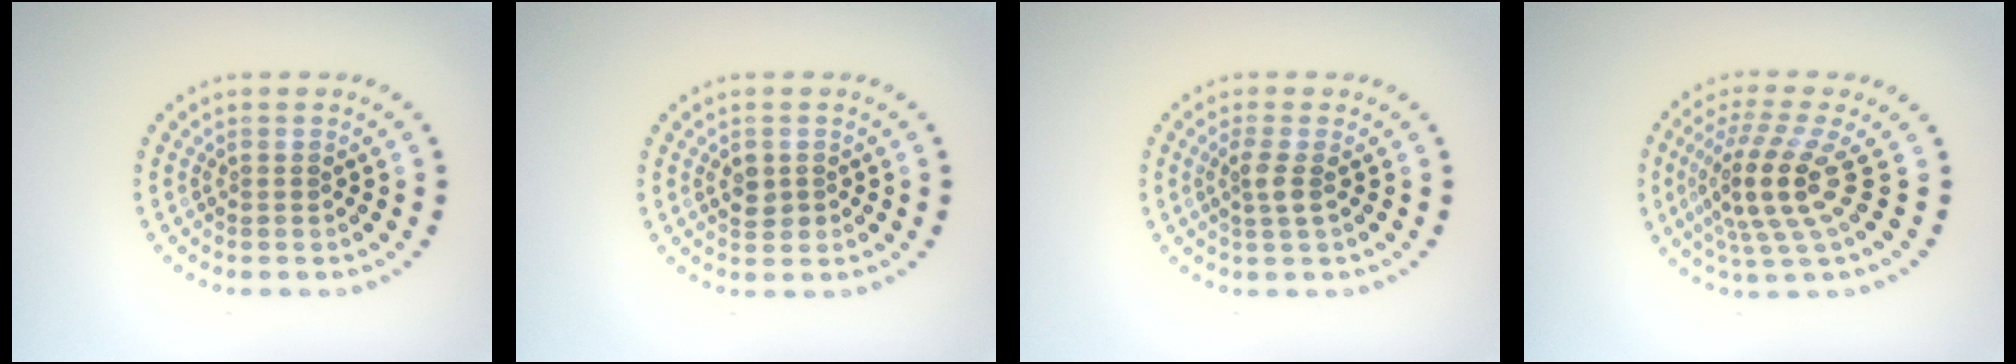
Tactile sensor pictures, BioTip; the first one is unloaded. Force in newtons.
{"total": 1.7, "press": 1.7, "slide": 0.2}
{"total": 1.7, "press": 1.4, "slide": 1.0}
{"total": 4.8, "press": 3.6, "slide": 3.1}